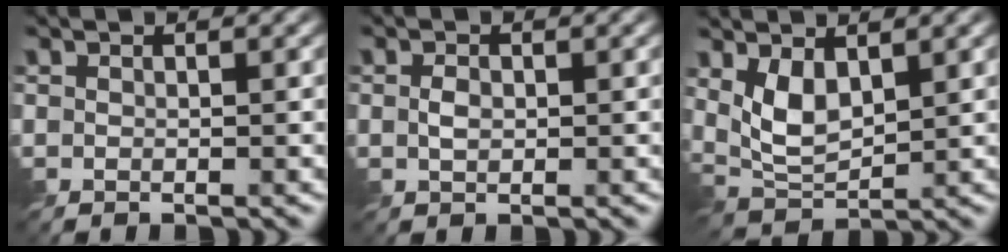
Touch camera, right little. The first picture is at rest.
{"total": 1.2, "force": [-0.2, 0.8, 0.9], "torque": [-0.021, 0.001, -0.006]}
{"total": 3.9, "force": [1.3, 1.8, 3.2], "torque": [-0.074, -0.009, 0.030]}